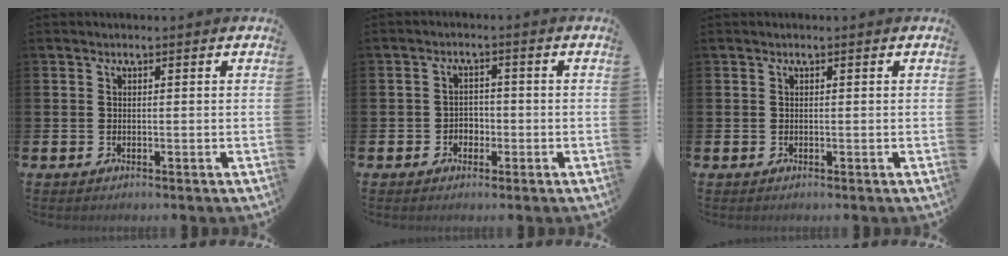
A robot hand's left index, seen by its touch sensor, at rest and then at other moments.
{"total": 2.2, "force": [-1.1, 1.8, 0.6], "torque": [-0.010, 0.004, -0.027]}
{"total": 0.0}